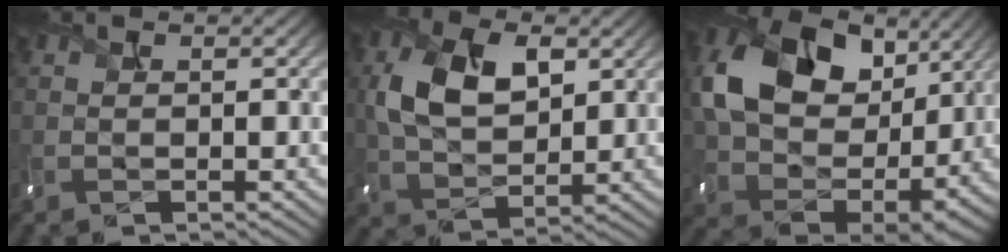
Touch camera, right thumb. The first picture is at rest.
{"total": 9.0, "force": [2.4, 5.6, 6.6], "torque": [-0.149, 0.006, 0.045]}
{"total": 14.9, "force": [5.4, 10.7, 8.9], "torque": [-0.189, 0.008, 0.103]}